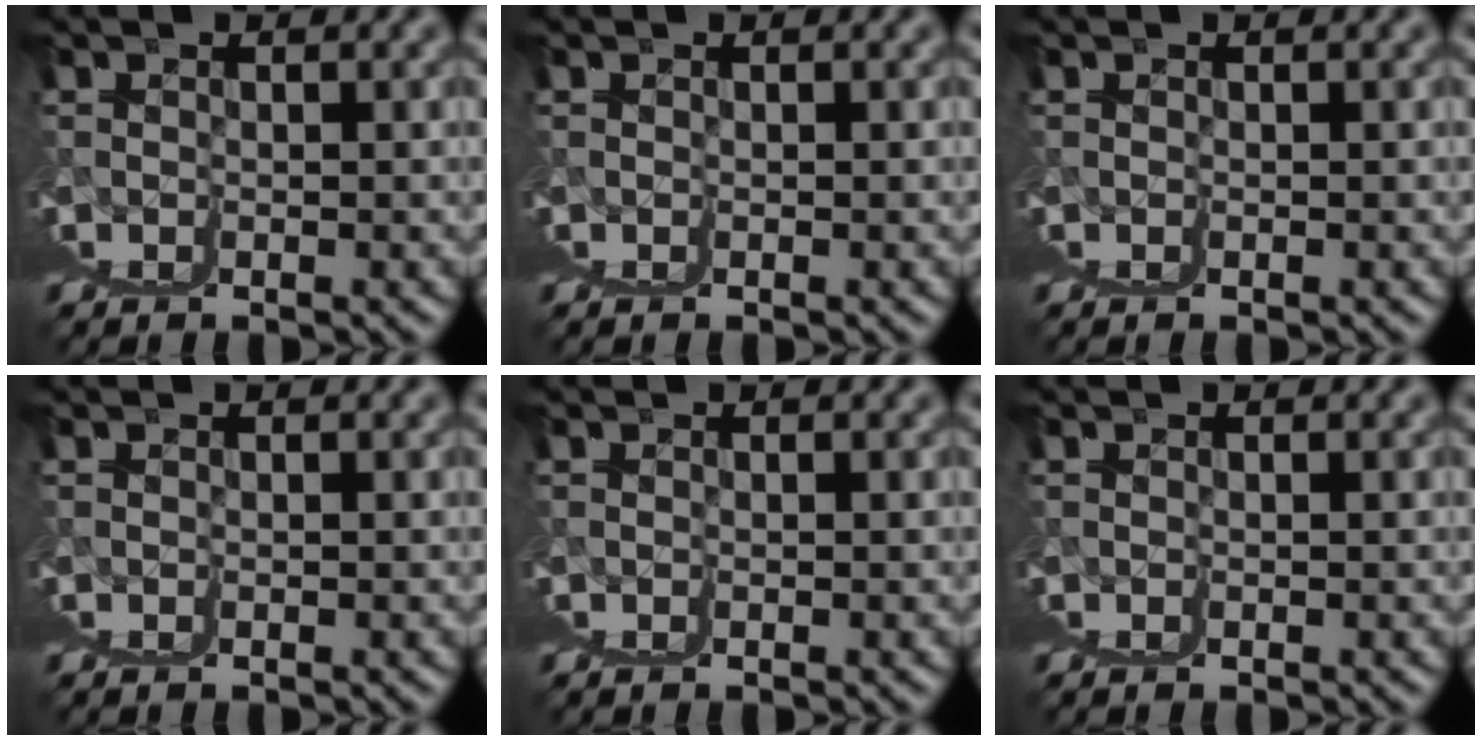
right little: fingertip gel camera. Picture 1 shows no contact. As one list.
[{"total": 0.0}, {"total": 0.0}, {"total": 0.0}, {"total": 0.0}, {"total": 0.0}]